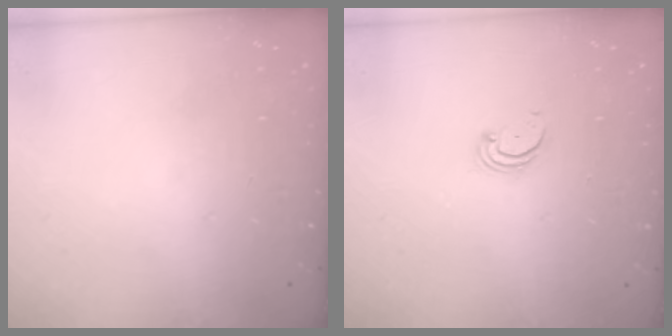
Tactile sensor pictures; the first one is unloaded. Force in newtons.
{"total": 2.2, "press": 2.2, "slide": 0.2}